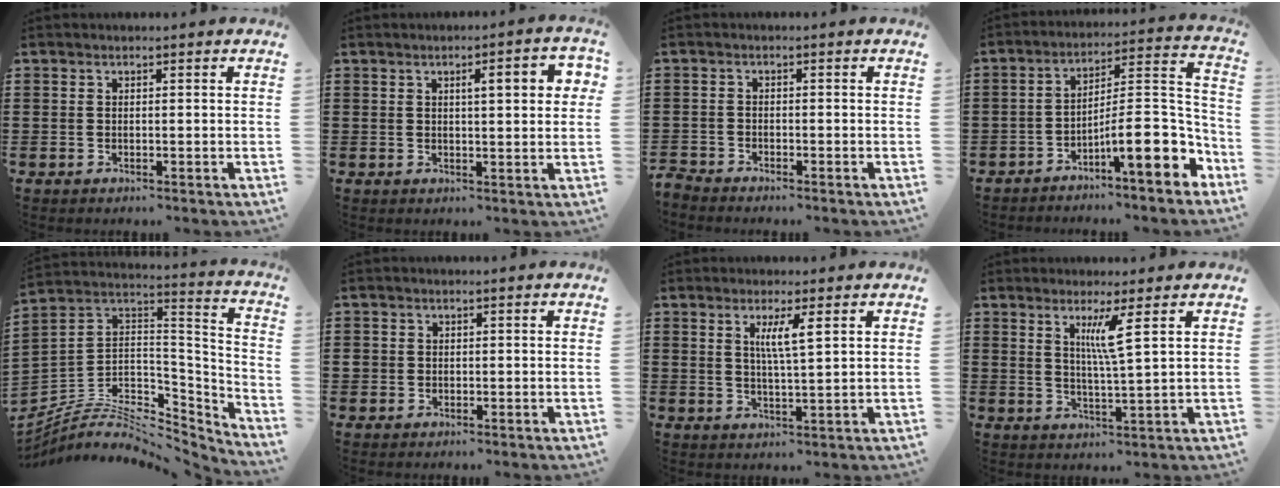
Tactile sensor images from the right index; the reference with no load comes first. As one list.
[{"total": 4.5, "force": [1.2, 1.0, 4.2], "torque": [-0.065, 0.002, 0.013]}, {"total": 2.1, "force": [-2.1, 0.0, -0.1], "torque": [-0.004, -0.001, -0.045]}, {"total": 12.7, "force": [-6.3, 2.3, 10.8], "torque": [-0.149, -0.015, -0.112]}, {"total": 6.9, "force": [-4.9, 3.6, 3.3], "torque": [-0.081, -0.011, -0.093]}, {"total": 1.0, "force": [-0.1, 1.0, 0.2], "torque": [-0.006, 0.005, -0.003]}, {"total": 3.8, "force": [1.5, 0.2, 3.5], "torque": [-0.074, 0.000, 0.022]}, {"total": 4.6, "force": [2.2, -0.4, 4.1], "torque": [-0.080, -0.008, 0.032]}]